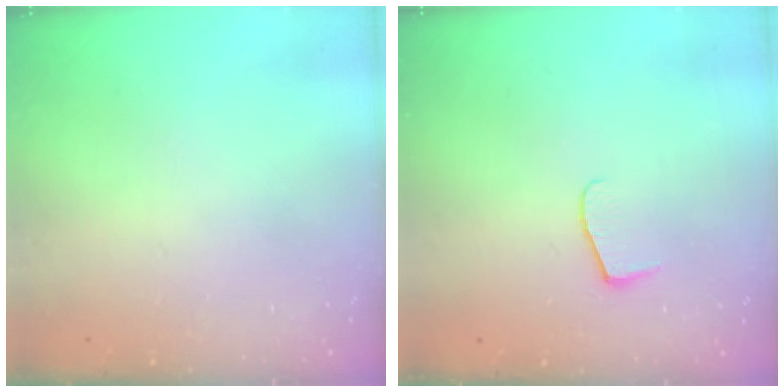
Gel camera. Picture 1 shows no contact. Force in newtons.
{"total": 6.2, "press": 6.2, "slide": 0.4}